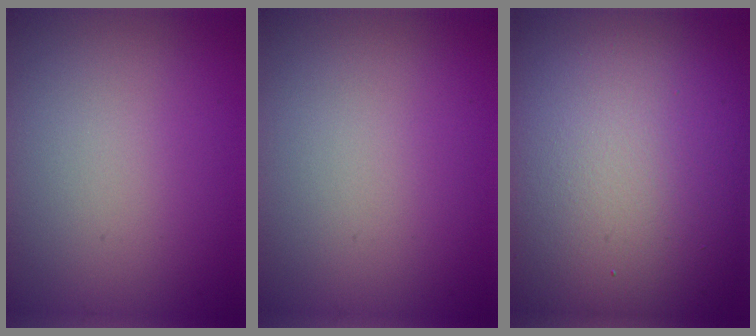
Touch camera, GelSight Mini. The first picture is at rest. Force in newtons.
{"total": 0.0}
{"total": 18.3, "press": 18.3, "slide": 0.7}